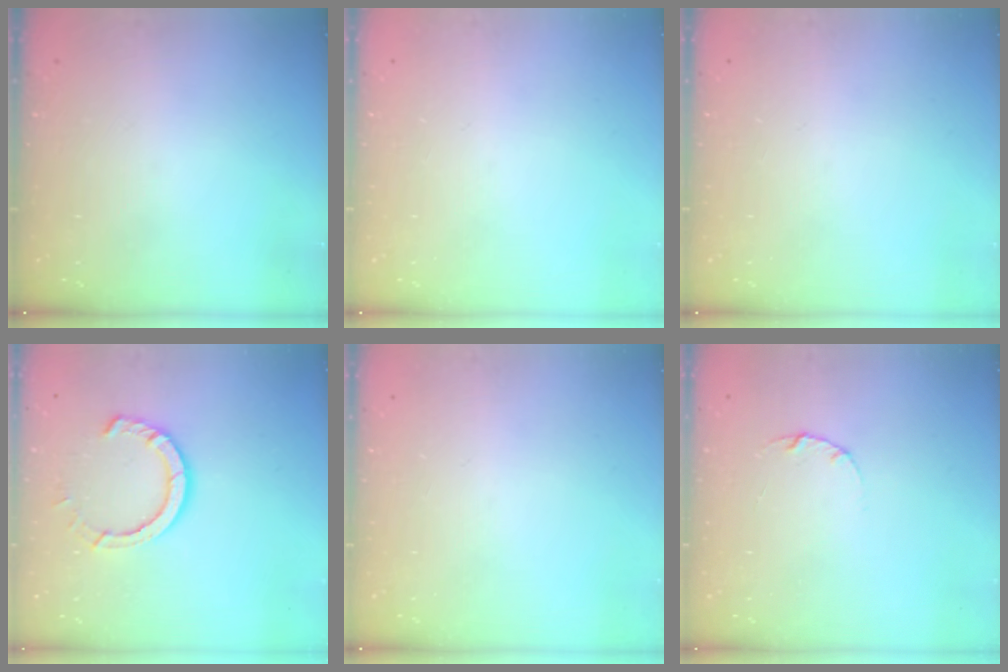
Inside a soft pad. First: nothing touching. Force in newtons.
{"total": 0.0}
{"total": 0.0}
{"total": 8.5, "press": 8.4, "slide": 1.0}
{"total": 0.0}
{"total": 3.0, "press": 3.0, "slide": 0.4}